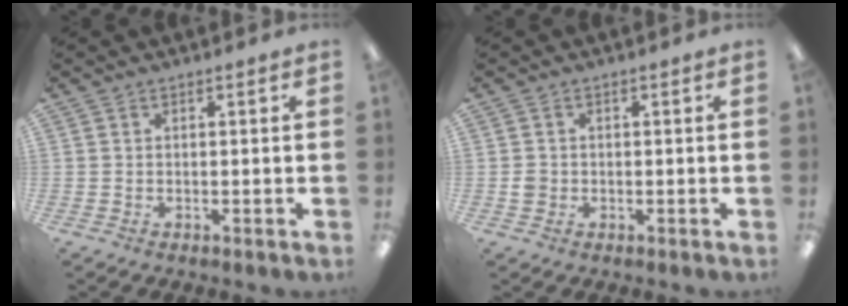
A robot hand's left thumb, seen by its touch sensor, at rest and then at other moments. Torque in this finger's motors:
{"motor_torque": [-0.27, 0.17, 0.18, -0.10, -0.01]}